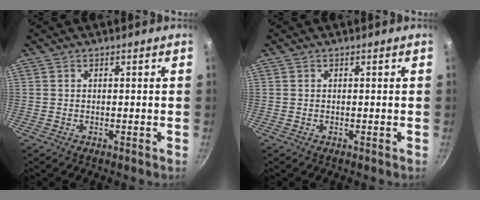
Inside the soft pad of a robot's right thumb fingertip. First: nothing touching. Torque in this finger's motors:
{"motor_torque": [-0.19, 0.14, -0.06, 0.08, 0.00]}